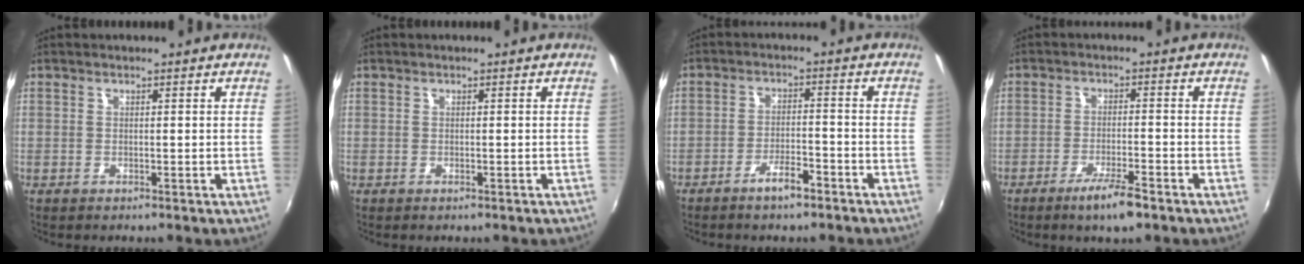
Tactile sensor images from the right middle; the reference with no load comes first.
{"total": 0.6, "force": [-0.5, 0.2, 0.4], "torque": [-0.005, 0.000, -0.006]}
{"total": 4.8, "force": [-3.7, 1.2, 2.9], "torque": [-0.066, 0.000, -0.059]}
{"total": 6.1, "force": [-4.1, 0.9, 4.3], "torque": [-0.094, -0.006, -0.070]}